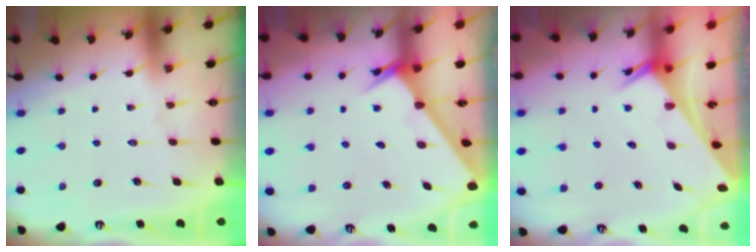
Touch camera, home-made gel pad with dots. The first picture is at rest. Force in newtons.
{"total": 2.7, "press": 2.7, "slide": 0.2}
{"total": 2.6, "press": 2.6, "slide": 0.1}